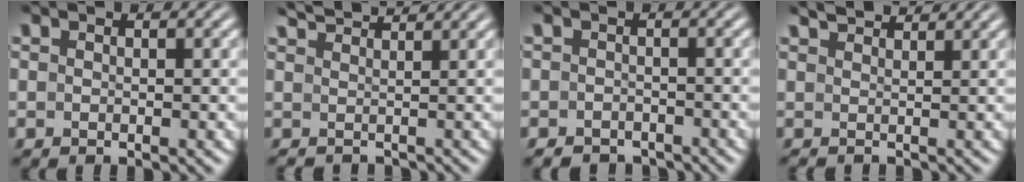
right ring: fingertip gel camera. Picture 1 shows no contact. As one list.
[{"total": 1.6, "force": [1.5, 0.1, 0.7], "torque": [-0.006, -0.008, 0.038]}, {"total": 3.3, "force": [-3.2, 0.8, -0.1], "torque": [0.005, -0.018, -0.047]}, {"total": 1.4, "force": [1.4, 0.0, 0.3], "torque": [0.002, -0.008, 0.036]}]